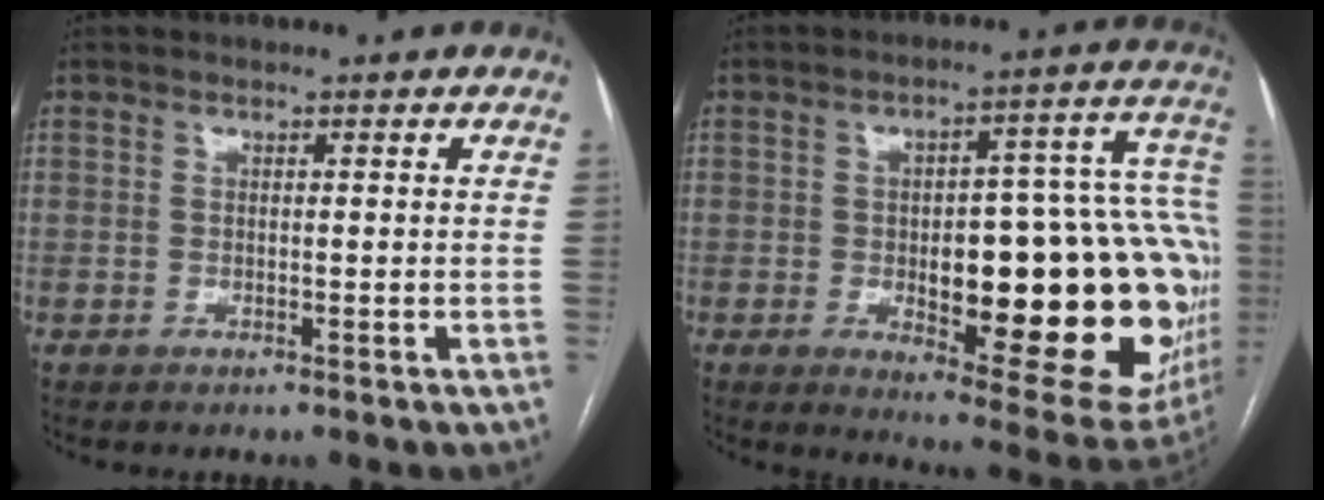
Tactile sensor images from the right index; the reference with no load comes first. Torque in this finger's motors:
{"motor_torque": [2.14, 0.00, 1.05, 0.19]}